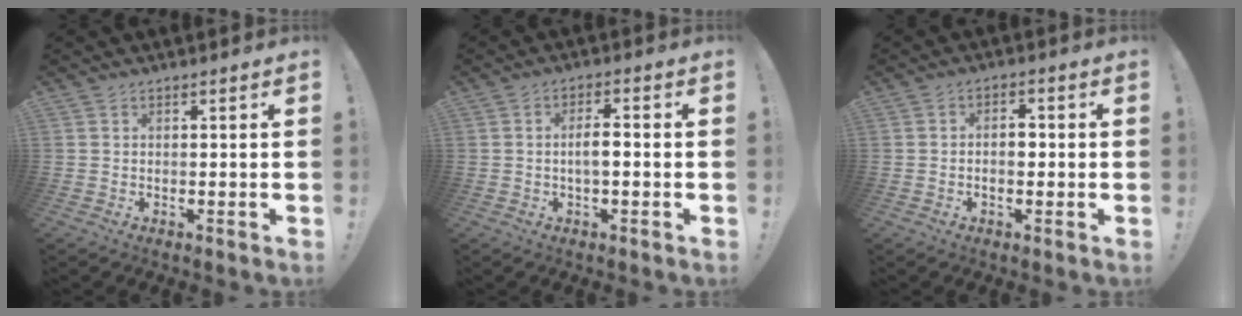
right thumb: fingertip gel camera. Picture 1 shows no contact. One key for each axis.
{"total": 4.4, "fx": -0.8, "fy": 1.3, "fz": 4.1, "tx": -0.071, "ty": 0.007, "tz": -0.016}
{"total": 3.5, "fx": -0.7, "fy": 2.0, "fz": 2.7, "tx": -0.034, "ty": 0.008, "tz": -0.016}